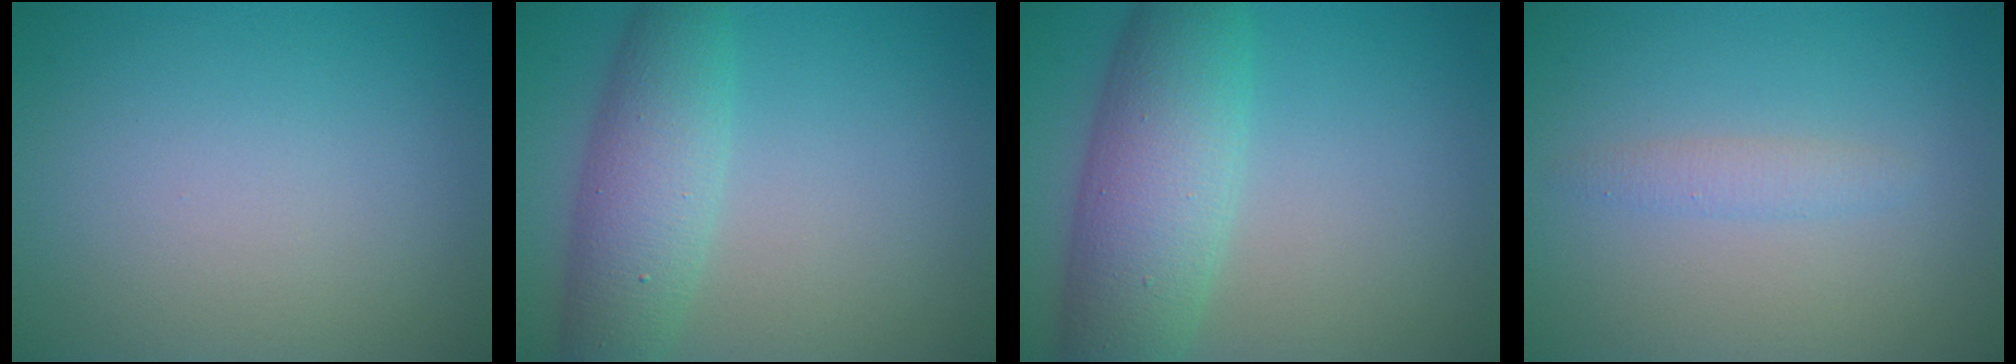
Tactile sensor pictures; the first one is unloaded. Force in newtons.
{"total": 5.3, "press": 5.3, "slide": 0.1}
{"total": 7.4, "press": 7.4, "slide": 0.2}
{"total": 1.3, "press": 1.3, "slide": 0.0}